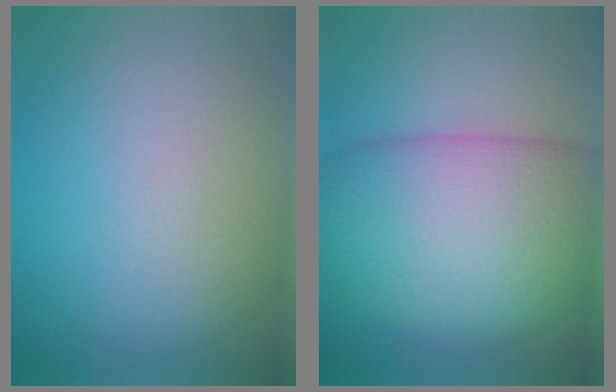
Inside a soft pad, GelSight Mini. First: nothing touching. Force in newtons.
{"total": 12.5, "press": 12.5, "slide": 0.2}